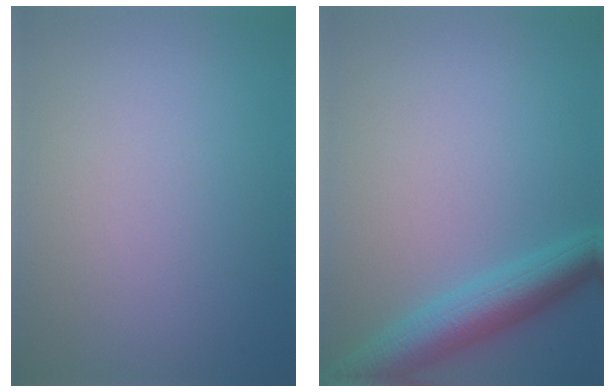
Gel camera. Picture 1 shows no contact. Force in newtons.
{"total": 5.1, "press": 5.1, "slide": 0.2}